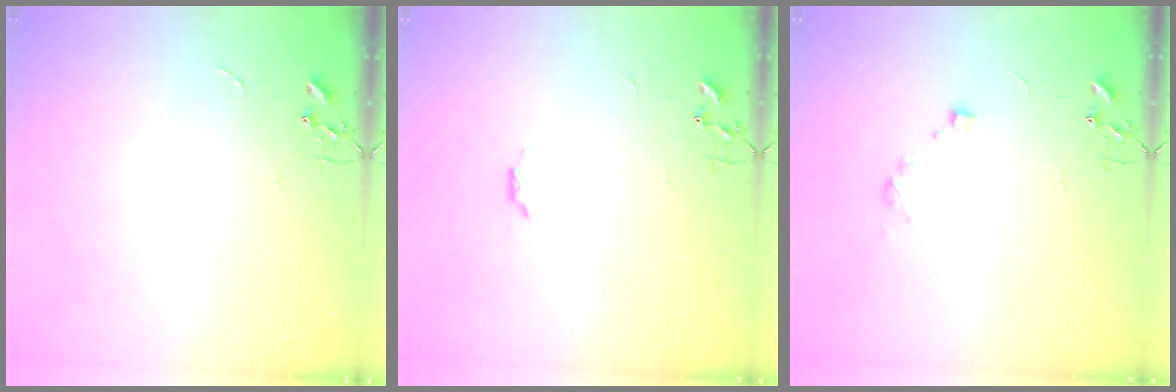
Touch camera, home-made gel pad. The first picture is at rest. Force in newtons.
{"total": 2.9, "press": 2.9, "slide": 0.5}
{"total": 7.4, "press": 7.4, "slide": 0.9}